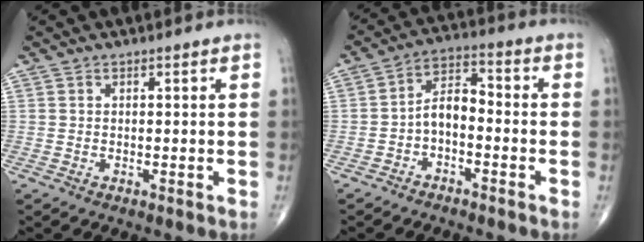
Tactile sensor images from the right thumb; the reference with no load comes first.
{"total": 6.3, "force": [-2.1, 3.4, 4.8], "torque": [-0.076, 0.040, -0.048]}